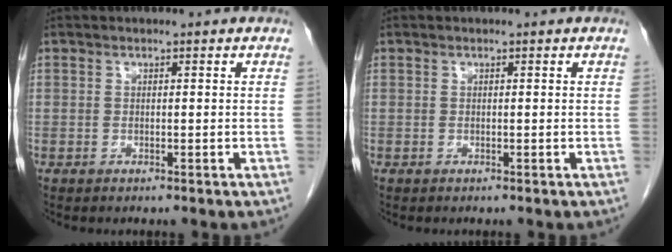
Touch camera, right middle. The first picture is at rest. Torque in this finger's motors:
{"motor_torque": [-0.01, -0.01, 0.00, 0.00]}